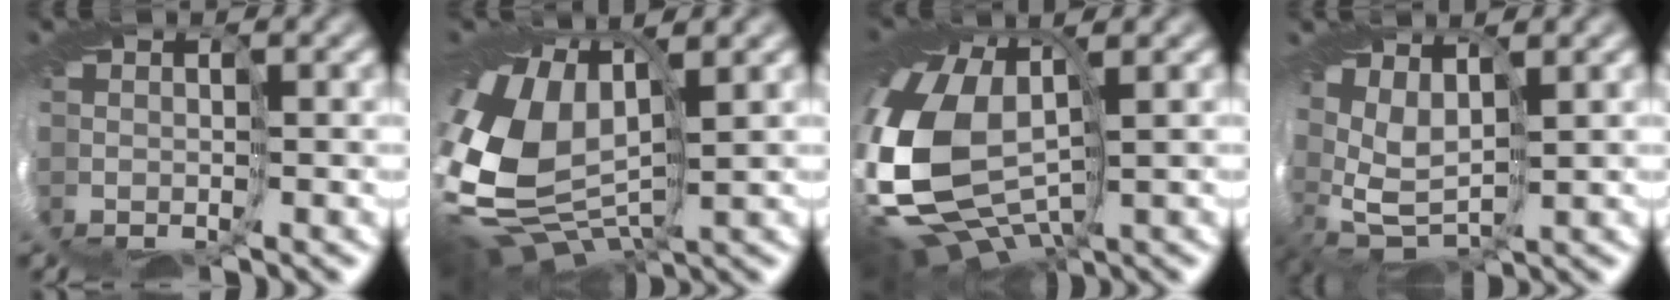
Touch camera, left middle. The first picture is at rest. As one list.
[{"total": 9.9, "force": [0.4, 6.7, 7.3], "torque": [-0.216, 0.000, 0.001]}, {"total": 12.0, "force": [-1.1, 7.6, 9.2], "torque": [-0.250, -0.005, -0.022]}, {"total": 3.7, "force": [1.9, 2.3, 2.2], "torque": [-0.071, 0.003, 0.048]}]